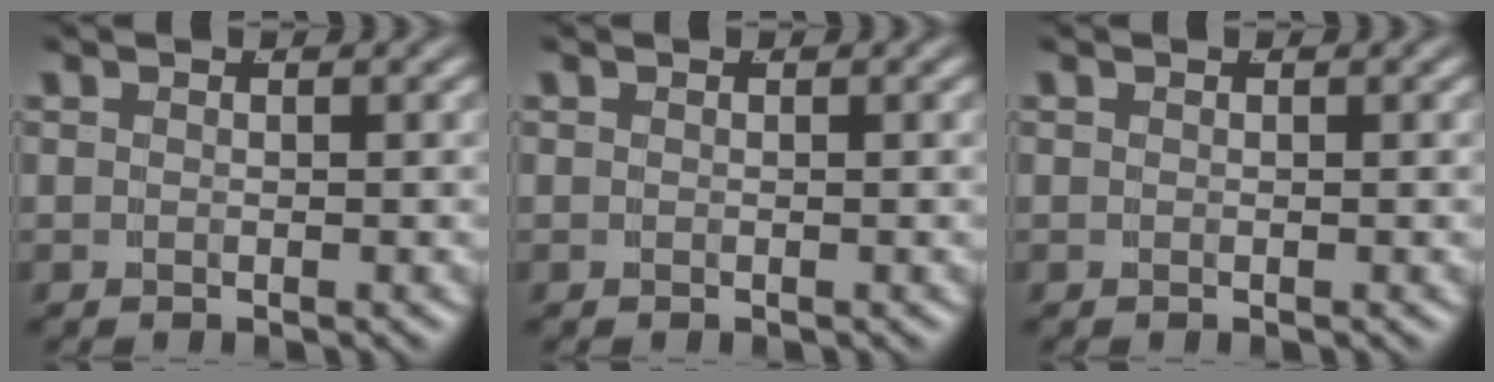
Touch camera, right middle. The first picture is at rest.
{"total": 0.0}
{"total": 0.0}